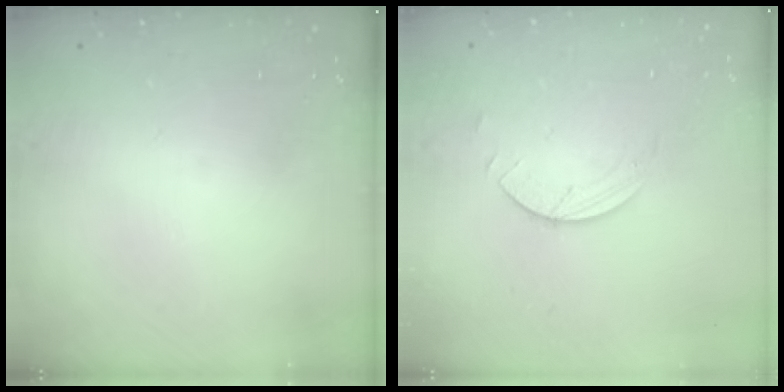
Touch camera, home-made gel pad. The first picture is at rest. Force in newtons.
{"total": 1.7, "press": 1.7, "slide": 0.2}